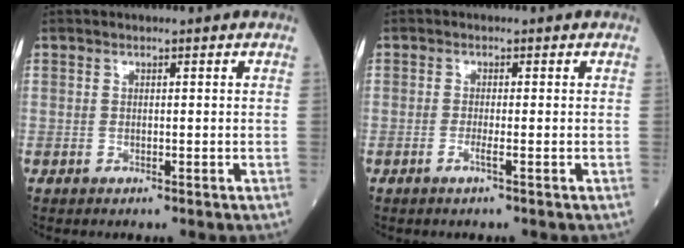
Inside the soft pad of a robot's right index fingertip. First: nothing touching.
{"total": 1.4, "force": [-0.7, -0.2, 1.2], "torque": [-0.026, -0.004, -0.014]}